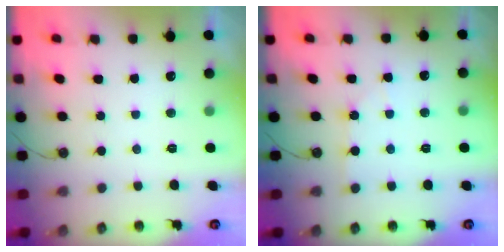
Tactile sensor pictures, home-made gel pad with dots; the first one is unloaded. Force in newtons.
{"total": 2.9, "press": 2.8, "slide": 0.6}